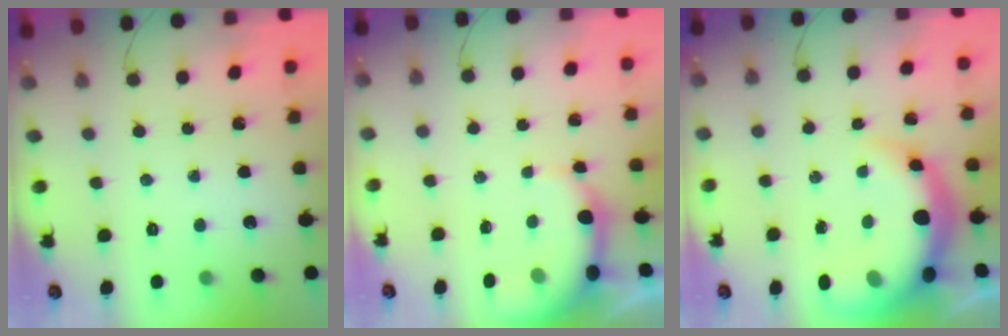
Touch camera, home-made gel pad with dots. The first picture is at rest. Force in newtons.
{"total": 4.1, "press": 4.0, "slide": 0.7}
{"total": 10.3, "press": 10.0, "slide": 2.6}